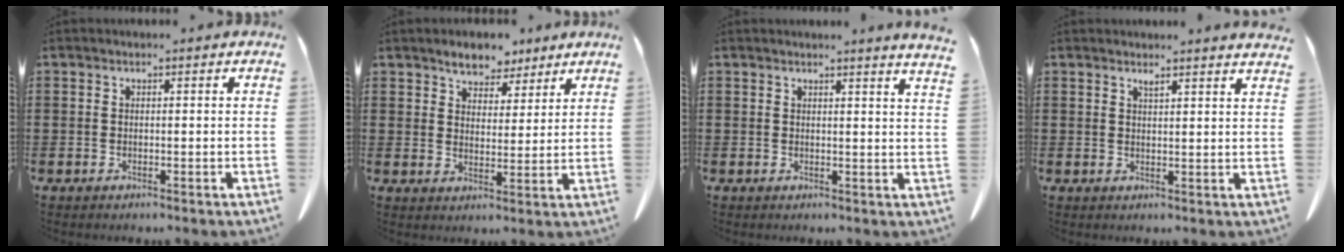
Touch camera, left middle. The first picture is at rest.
{"total": 5.2, "force": [4.6, 2.3, 0.5], "torque": [-0.022, -0.014, 0.085]}
{"total": 2.5, "force": [2.3, -0.9, 0.4], "torque": [-0.009, -0.011, 0.043]}
{"total": 2.1, "force": [2.0, -0.4, 0.6], "torque": [-0.013, -0.005, 0.037]}